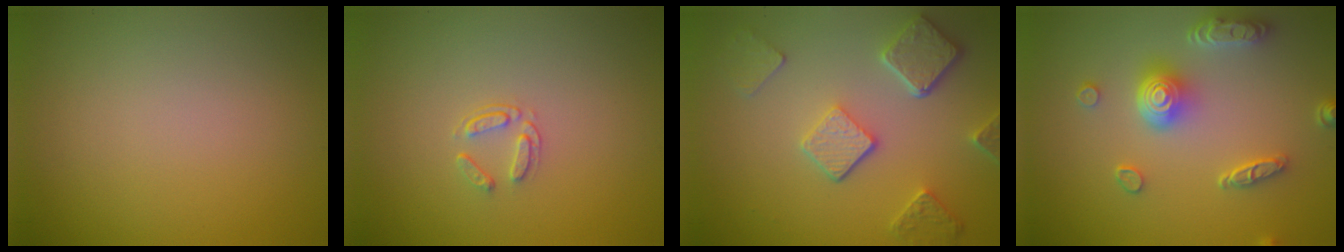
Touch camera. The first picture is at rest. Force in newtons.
{"total": 1.4, "press": 0.9, "slide": 1.1}
{"total": 5.1, "press": 3.9, "slide": 3.3}
{"total": 5.1, "press": 4.0, "slide": 3.1}